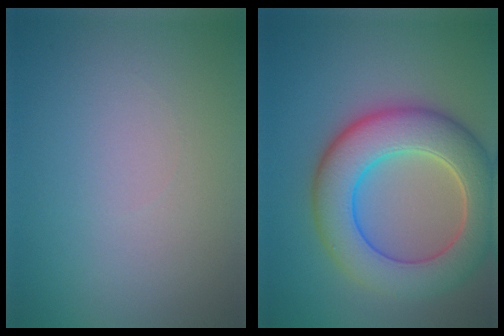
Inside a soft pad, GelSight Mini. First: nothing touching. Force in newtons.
{"total": 9.4, "press": 9.3, "slide": 0.8}